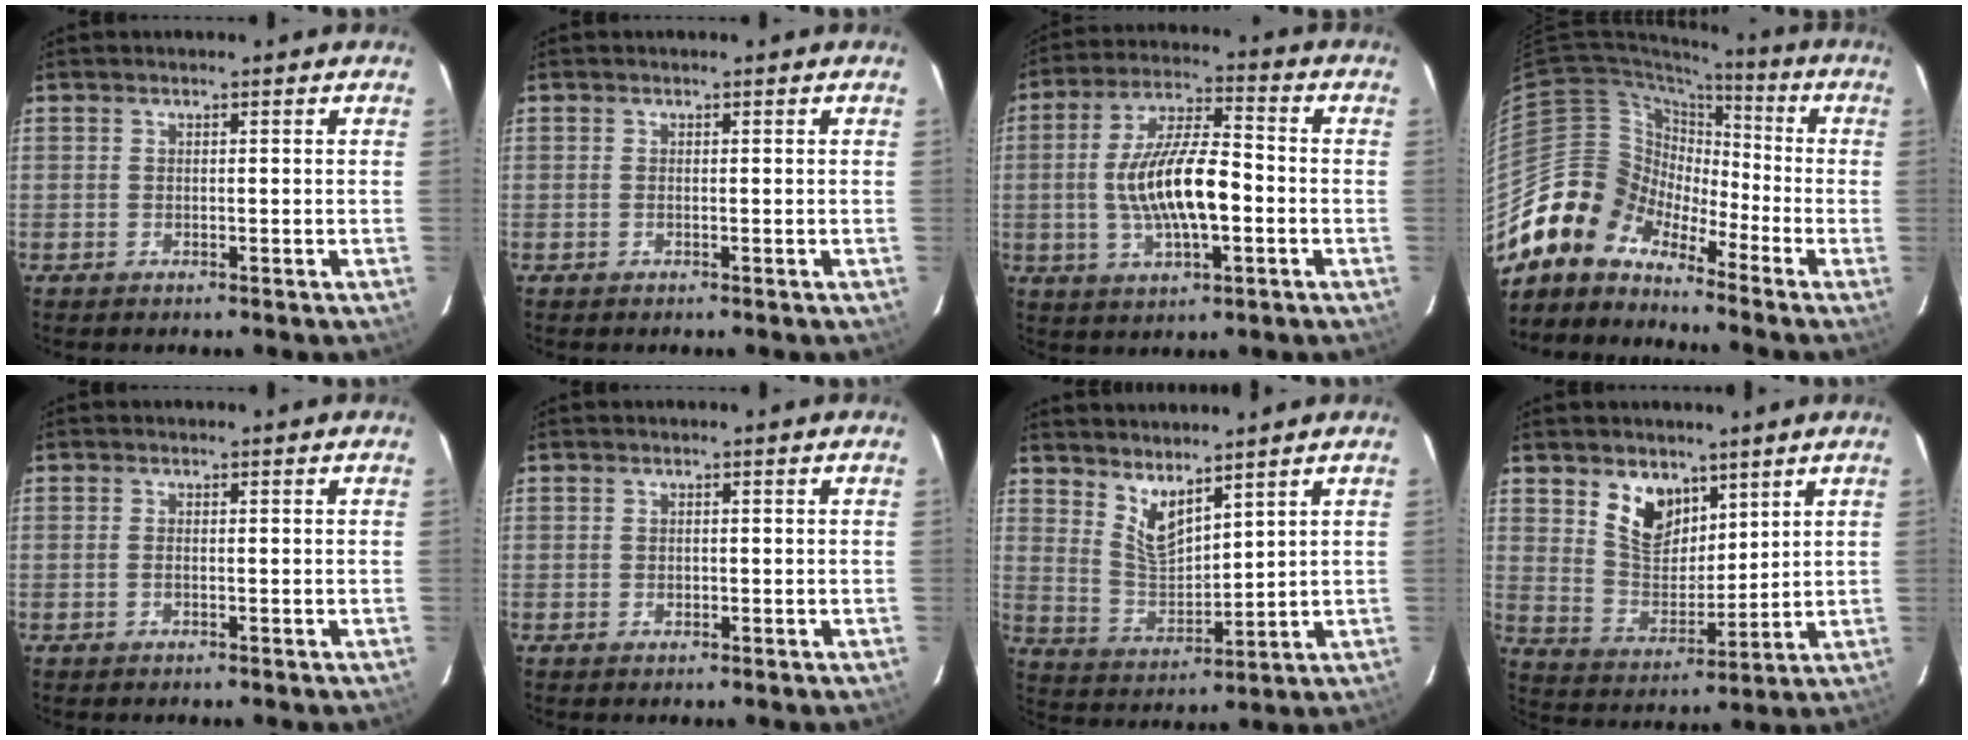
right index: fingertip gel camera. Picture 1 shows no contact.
{"total": 0.0}
{"total": 14.1, "force": [-2.2, 4.7, 13.1], "torque": [-0.253, 0.004, -0.036]}
{"total": 10.2, "force": [-7.8, 6.5, 0.5], "torque": [-0.019, 0.043, -0.167]}
{"total": 0.7, "force": [-0.3, 0.4, 0.6], "torque": [-0.014, 0.000, -0.006]}
{"total": 0.9, "force": [-0.1, 0.8, 0.3], "torque": [-0.003, 0.000, -0.002]}
{"total": 7.2, "force": [5.3, 2.3, 4.2], "torque": [-0.076, -0.013, 0.111]}
{"total": 9.8, "force": [6.0, 6.0, 4.9], "torque": [-0.087, 0.003, 0.121]}